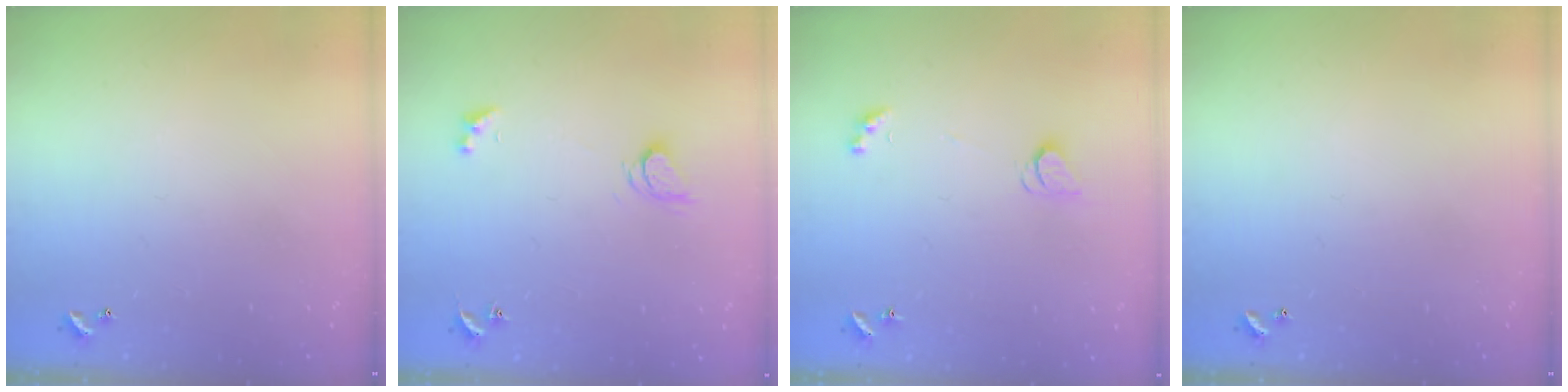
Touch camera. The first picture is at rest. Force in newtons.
{"total": 1.5, "press": 1.4, "slide": 0.4}
{"total": 2.4, "press": 2.4, "slide": 0.4}
{"total": 0.0}